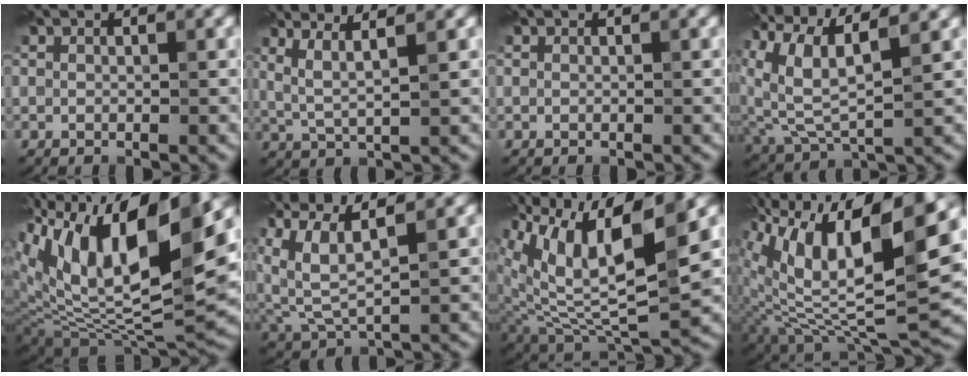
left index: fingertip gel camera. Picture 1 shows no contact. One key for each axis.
{"total": 3.6, "fx": 1.7, "fy": 0.5, "fz": 3.2, "tx": -0.062, "ty": 0.000, "tz": 0.039}
{"total": 0.0}
{"total": 11.0, "fx": 5.7, "fy": 5.0, "fz": 8.1, "tx": -0.183, "ty": 0.037, "tz": 0.108}
{"total": 16.7, "fx": 6.6, "fy": 7.0, "fz": 13.7, "tx": -0.261, "ty": 0.027, "tz": 0.110}
{"total": 8.9, "fx": 4.5, "fy": 4.0, "fz": 6.6, "tx": -0.169, "ty": 0.030, "tz": 0.097}
{"total": 12.7, "fx": 5.7, "fy": 4.9, "fz": 10.2, "tx": -0.198, "ty": 0.000, "tz": 0.116}
{"total": 15.7, "fx": 4.3, "fy": 6.7, "fz": 13.5, "tx": -0.254, "ty": 0.000, "tz": 0.078}